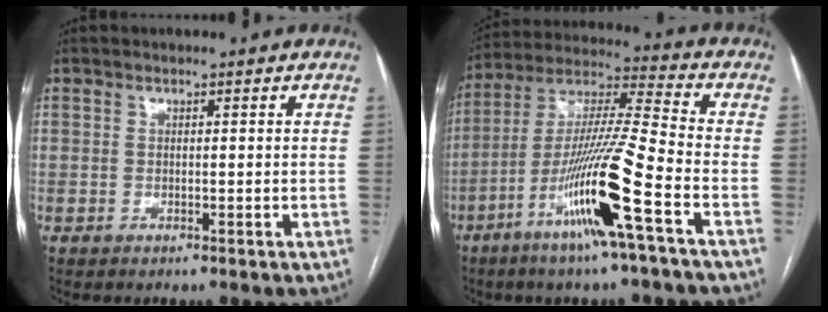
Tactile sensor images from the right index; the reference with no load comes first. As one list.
[{"total": 16.4, "force": [-7.2, -0.8, 14.7], "torque": [-0.290, -0.014, -0.136]}]